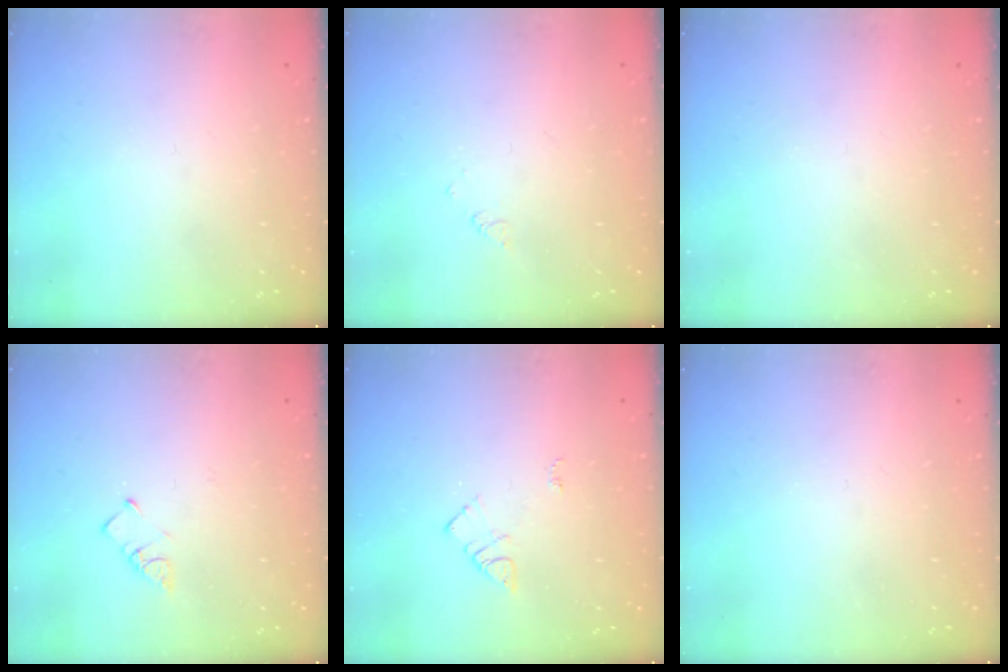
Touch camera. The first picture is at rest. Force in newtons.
{"total": 1.7, "press": 1.7, "slide": 0.3}
{"total": 0.0}
{"total": 2.7, "press": 2.7, "slide": 0.4}
{"total": 6.3, "press": 6.3, "slide": 0.6}
{"total": 0.0}